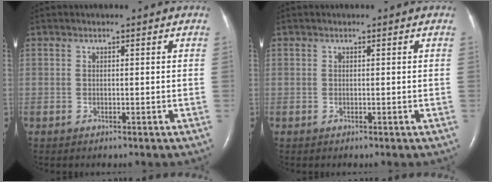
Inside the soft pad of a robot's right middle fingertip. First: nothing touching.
{"total": 0.0}